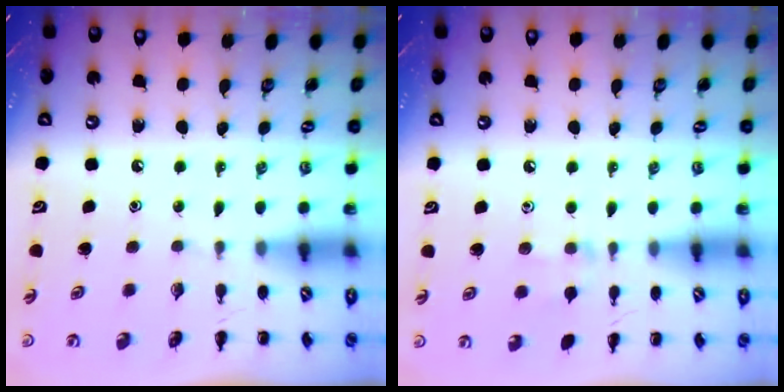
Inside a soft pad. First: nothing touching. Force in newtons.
{"total": 6.2, "press": 5.9, "slide": 1.9}